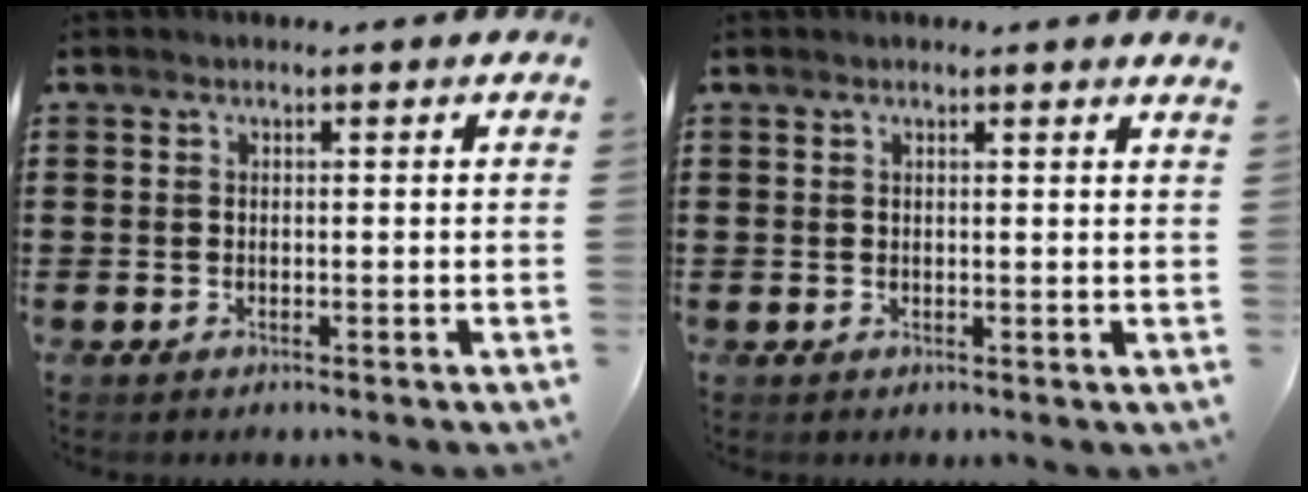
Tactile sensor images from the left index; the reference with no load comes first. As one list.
[{"total": 1.1, "force": [0.8, -0.2, 0.6], "torque": [-0.013, -0.003, 0.016]}]